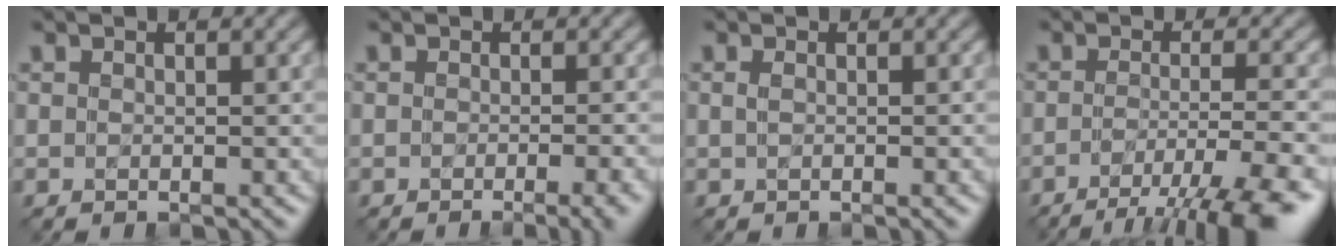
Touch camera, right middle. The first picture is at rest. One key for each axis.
{"total": 3.8, "fx": -1.4, "fy": 1.2, "fz": 3.4, "tx": -0.014, "ty": 0.000, "tz": -0.011}
{"total": 0.6, "fx": -0.1, "fy": 0.2, "fz": 0.5, "tx": -0.010, "ty": 0.003, "tz": -0.003}
{"total": 8.4, "fx": -5.3, "fy": 1.6, "fz": 6.4, "tx": -0.093, "ty": -0.010, "tz": -0.080}